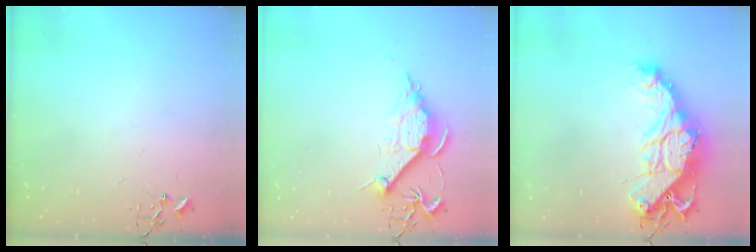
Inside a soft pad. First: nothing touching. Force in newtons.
{"total": 10.2, "press": 10.2, "slide": 1.0}
{"total": 18.5, "press": 18.4, "slide": 2.0}